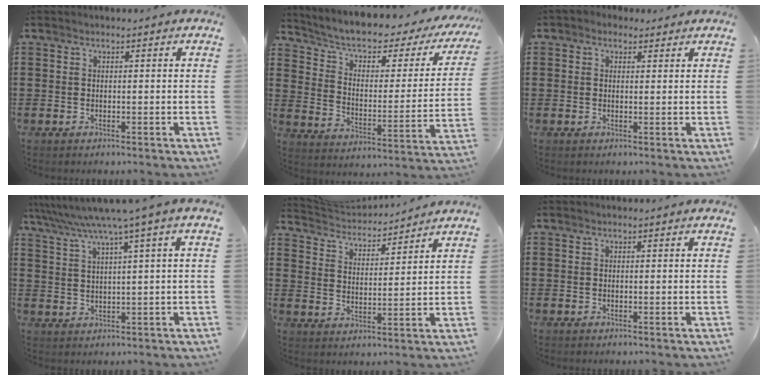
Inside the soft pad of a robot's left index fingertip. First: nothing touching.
{"total": 4.6, "force": [2.5, 2.3, 3.1], "torque": [-0.075, -0.019, 0.034]}
{"total": 1.4, "force": [0.9, 1.1, 0.3], "torque": [-0.011, 0.008, 0.016]}
{"total": 4.7, "force": [2.8, -0.5, 3.7], "torque": [-0.083, -0.019, 0.042]}
{"total": 3.7, "force": [3.7, 0.8, 0.2], "torque": [-0.027, -0.022, 0.060]}
{"total": 0.0}